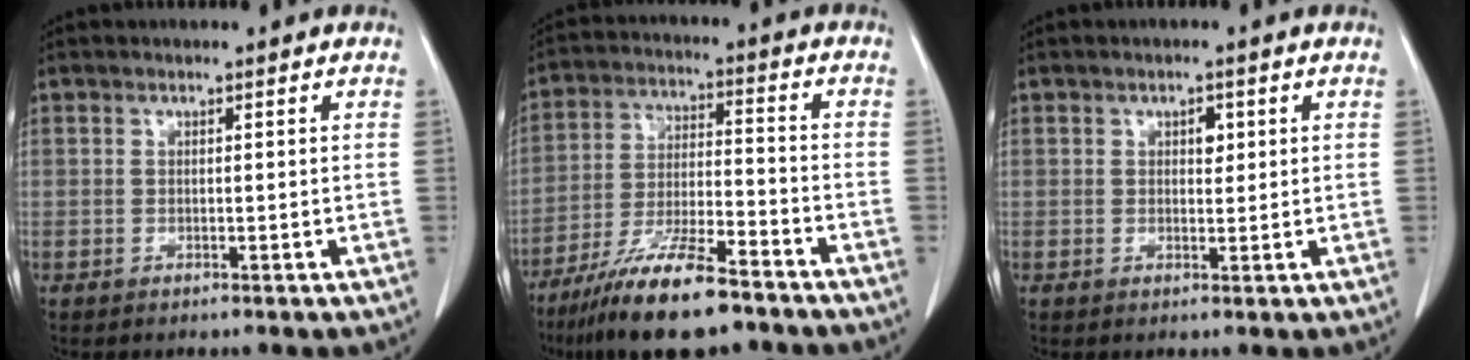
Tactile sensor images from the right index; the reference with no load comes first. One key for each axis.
{"total": 14.0, "fx": -10.5, "fy": 2.4, "fz": 9.0, "tx": -0.171, "ty": -0.023, "tz": -0.187}
{"total": 1.8, "fx": 0.6, "fy": 1.0, "fz": 1.3, "tx": -0.015, "ty": 0.000, "tz": 0.008}